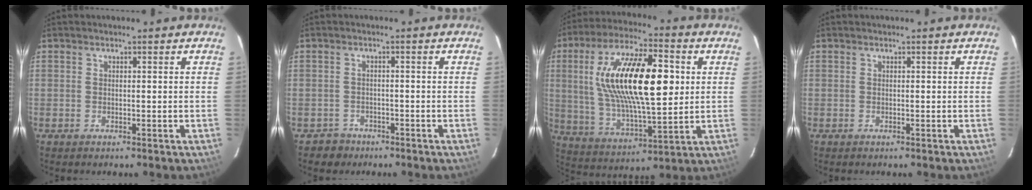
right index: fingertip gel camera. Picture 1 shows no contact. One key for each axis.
{"total": 3.2, "fx": -2.1, "fy": 2.4, "fz": -0.2, "tx": -0.004, "ty": 0.011, "tz": -0.032}
{"total": 22.4, "fx": 4.3, "fy": 8.2, "fz": 20.4, "tx": -0.376, "ty": 0.020, "tz": 0.084}
{"total": 0.0}